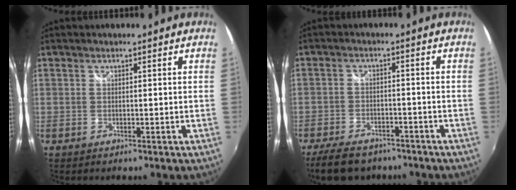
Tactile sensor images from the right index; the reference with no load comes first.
{"total": 11.2, "force": [-8.7, 5.2, 4.6], "torque": [-0.118, -0.005, -0.137]}